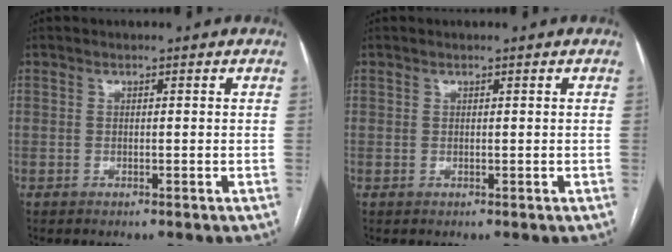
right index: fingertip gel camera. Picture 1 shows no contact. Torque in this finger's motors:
{"motor_torque": [0.00, 0.00, 0.00, 0.00]}